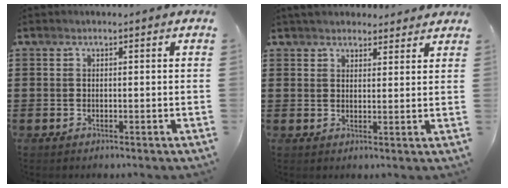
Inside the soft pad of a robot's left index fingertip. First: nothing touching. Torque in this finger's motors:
{"motor_torque": [1.16, -0.98, 0.90, 0.13]}